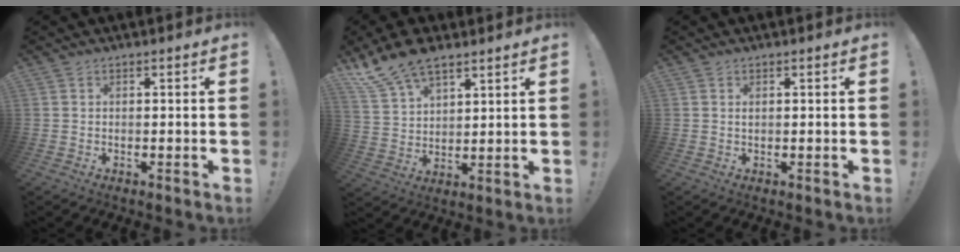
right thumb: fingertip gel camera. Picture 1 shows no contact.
{"total": 12.0, "force": [8.9, 5.7, 5.7], "torque": [-0.121, -0.041, 0.173]}
{"total": 0.5, "force": [0.3, 0.3, 0.4], "torque": [-0.011, 0.003, 0.005]}